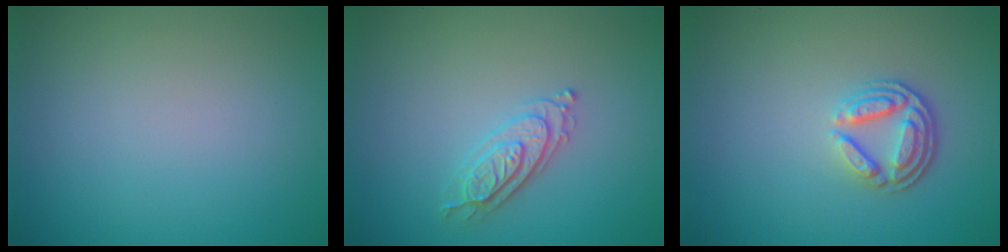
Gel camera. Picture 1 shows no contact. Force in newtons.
{"total": 2.4, "press": 2.3, "slide": 0.5}
{"total": 3.6, "press": 2.8, "slide": 2.2}